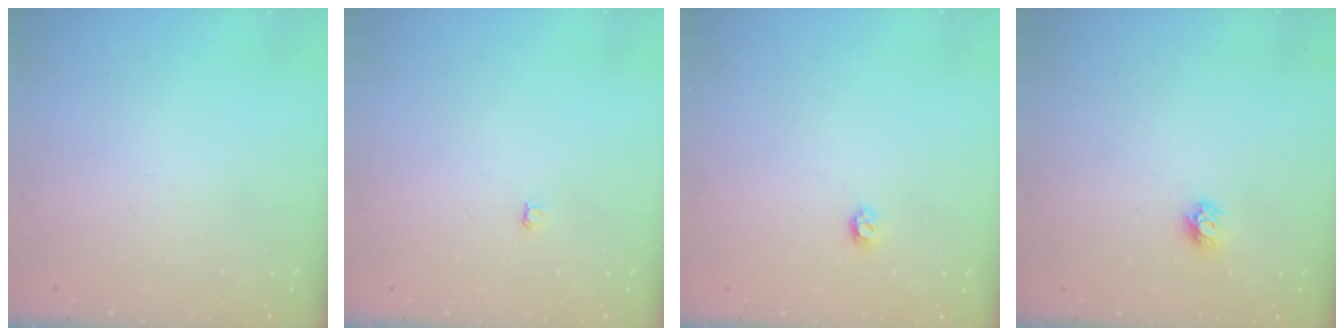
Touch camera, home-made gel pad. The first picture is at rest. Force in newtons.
{"total": 3.0, "press": 3.0, "slide": 0.3}
{"total": 3.5, "press": 3.5, "slide": 0.3}
{"total": 5.5, "press": 5.5, "slide": 0.3}